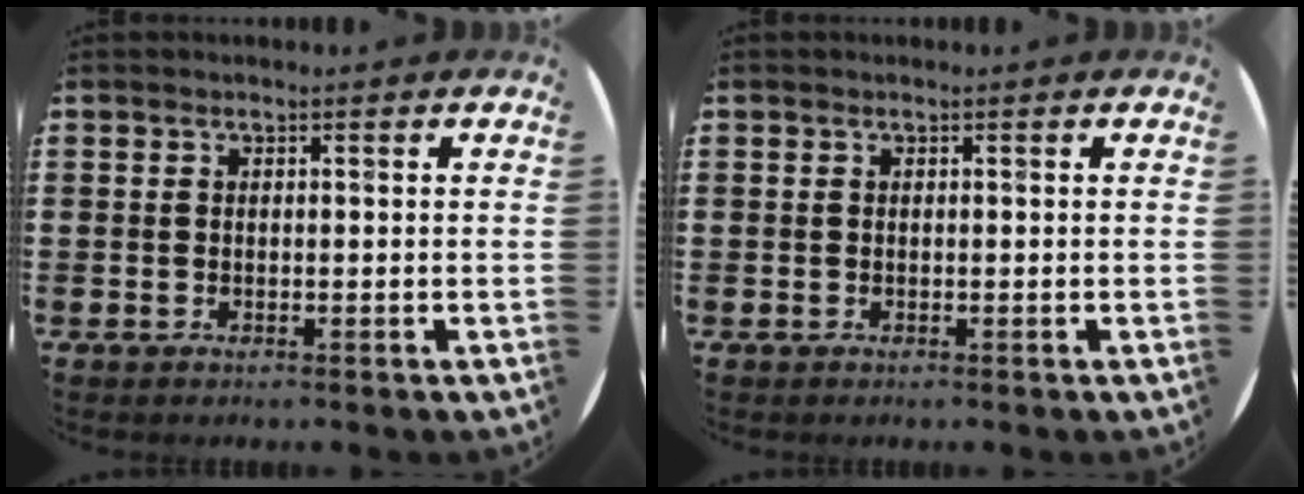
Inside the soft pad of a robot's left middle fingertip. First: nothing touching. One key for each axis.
{"total": 0.0}